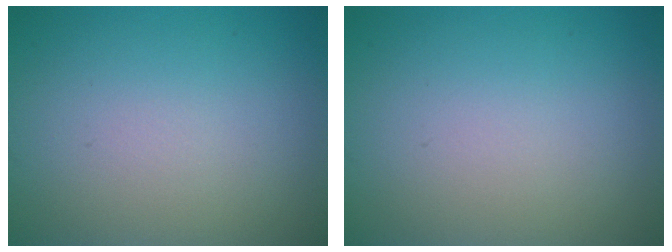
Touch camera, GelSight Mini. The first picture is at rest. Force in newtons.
{"total": 0.0}